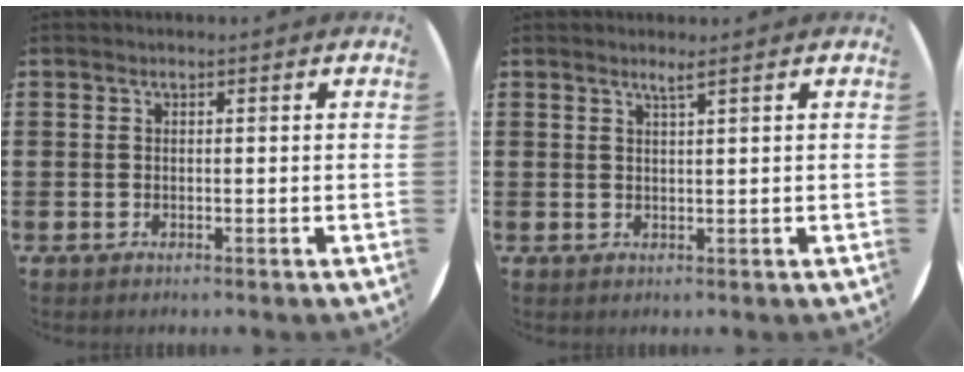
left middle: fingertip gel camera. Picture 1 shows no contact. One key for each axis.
{"total": 1.4, "fx": 1.1, "fy": -0.3, "fz": 0.9, "tx": -0.016, "ty": -0.001, "tz": 0.019}